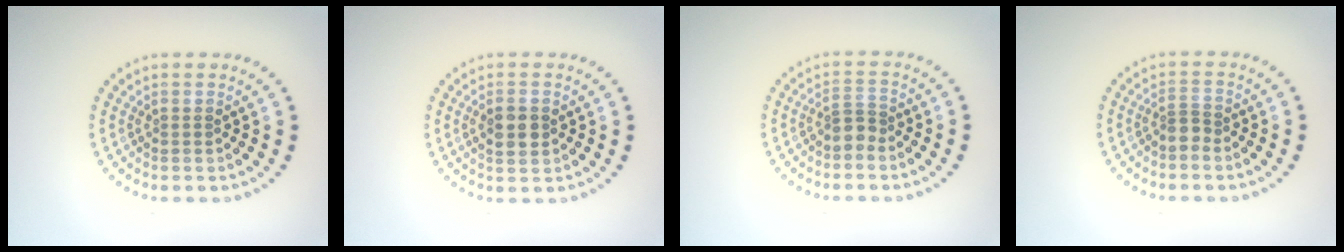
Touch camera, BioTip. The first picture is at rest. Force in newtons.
{"total": 2.3, "press": 2.3, "slide": 0.1}
{"total": 2.0, "press": 1.5, "slide": 1.2}
{"total": 1.2, "press": 0.8, "slide": 0.9}